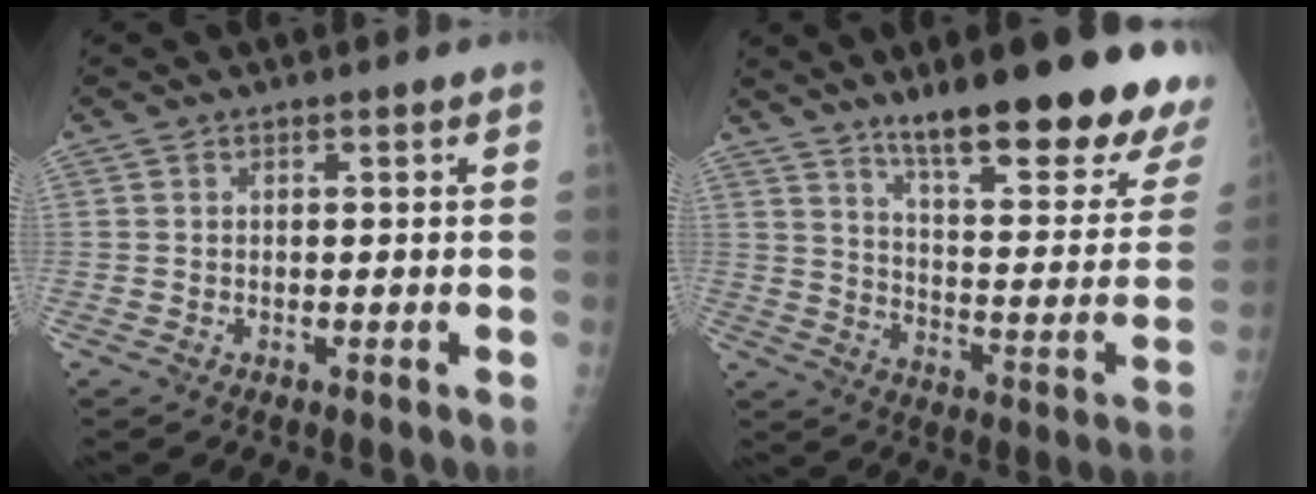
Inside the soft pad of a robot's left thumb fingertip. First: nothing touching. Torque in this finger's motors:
{"motor_torque": [2.12, 0.05, 1.11, -0.92, 0.13]}